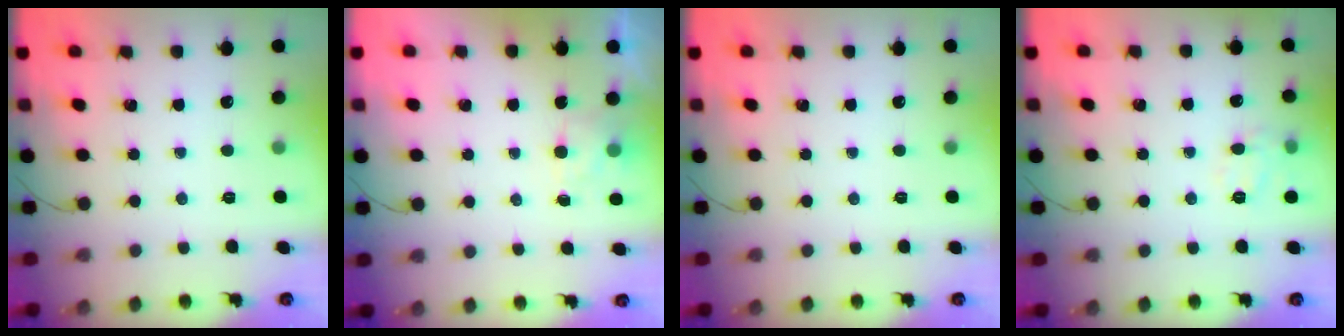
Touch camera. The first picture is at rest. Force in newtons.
{"total": 1.9, "press": 1.5, "slide": 1.2}
{"total": 0.0}
{"total": 8.3, "press": 8.2, "slide": 1.4}